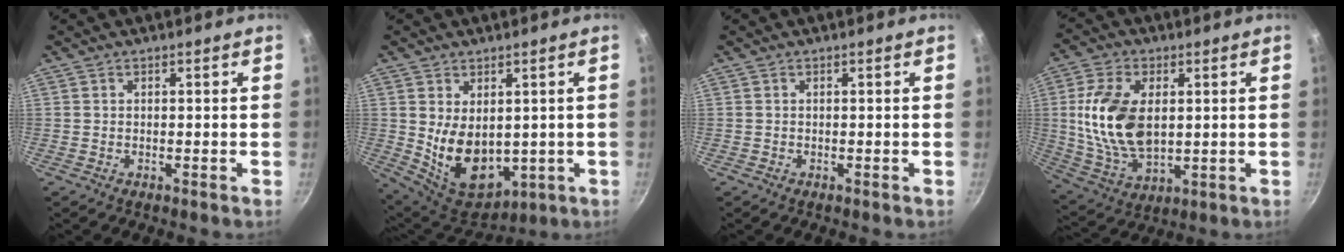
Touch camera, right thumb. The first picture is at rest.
{"total": 12.9, "force": [0.5, 8.6, 9.6], "torque": [-0.132, -0.032, 0.040]}
{"total": 0.0}
{"total": 15.8, "force": [1.9, 9.5, 12.4], "torque": [-0.223, -0.012, 0.044]}